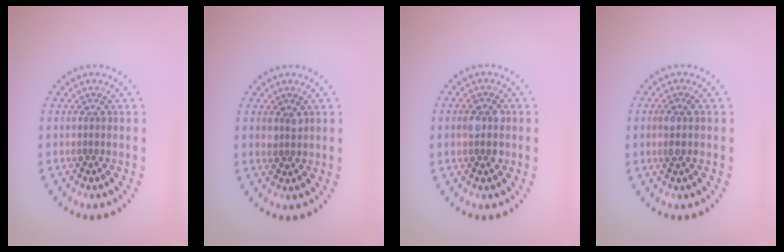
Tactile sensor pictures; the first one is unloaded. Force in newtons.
{"total": 1.2, "press": 1.1, "slide": 0.5}
{"total": 2.9, "press": 2.9, "slide": 0.1}
{"total": 1.7, "press": 1.6, "slide": 0.7}